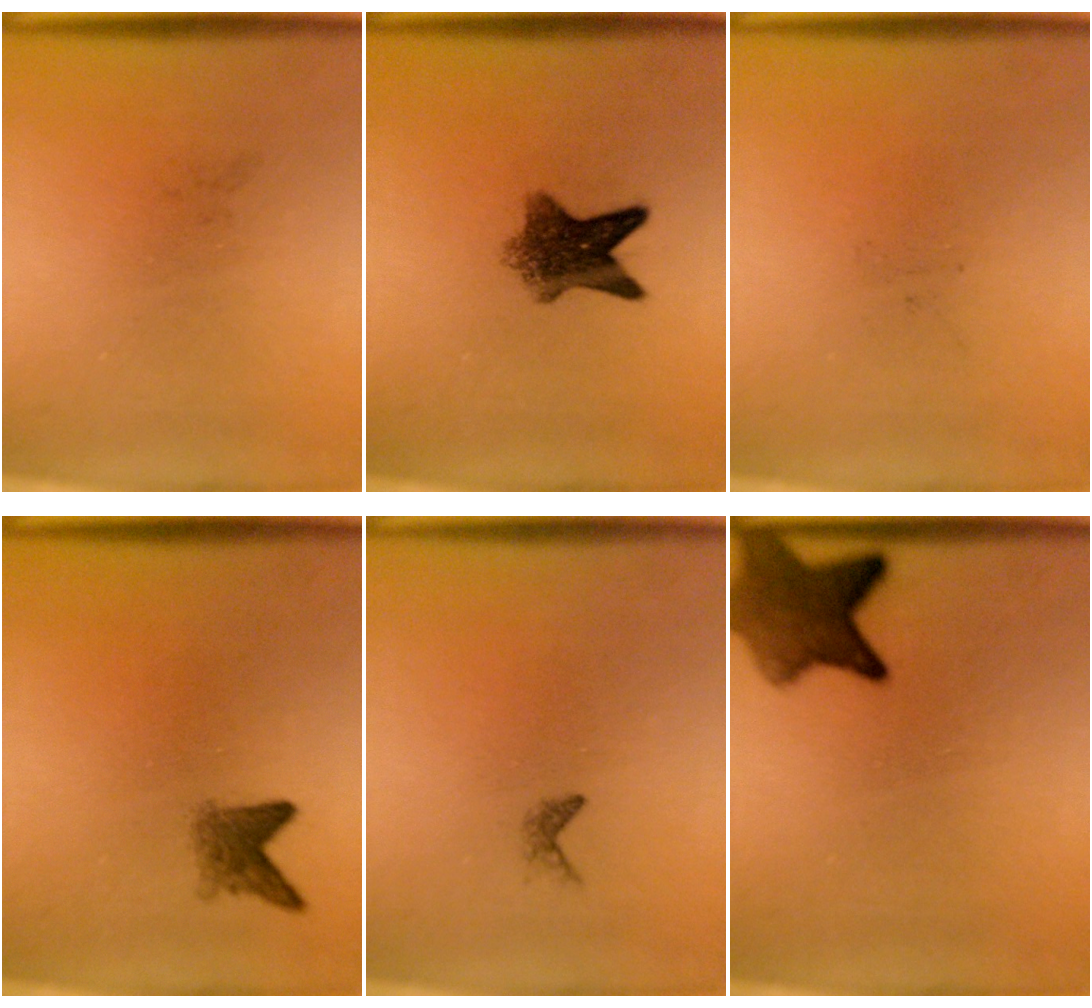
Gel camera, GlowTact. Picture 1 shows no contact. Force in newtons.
{"total": 7.0}
{"total": 0.0}
{"total": 2.6}
{"total": 0.6}
{"total": 7.5}